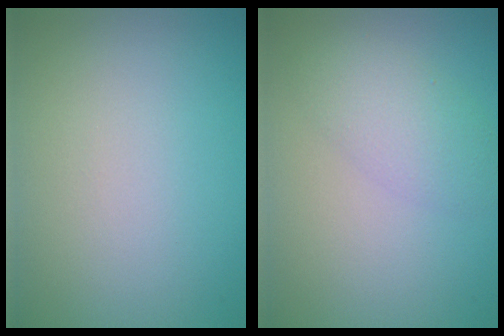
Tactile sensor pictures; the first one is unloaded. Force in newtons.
{"total": 3.0, "press": 3.0, "slide": 0.1}